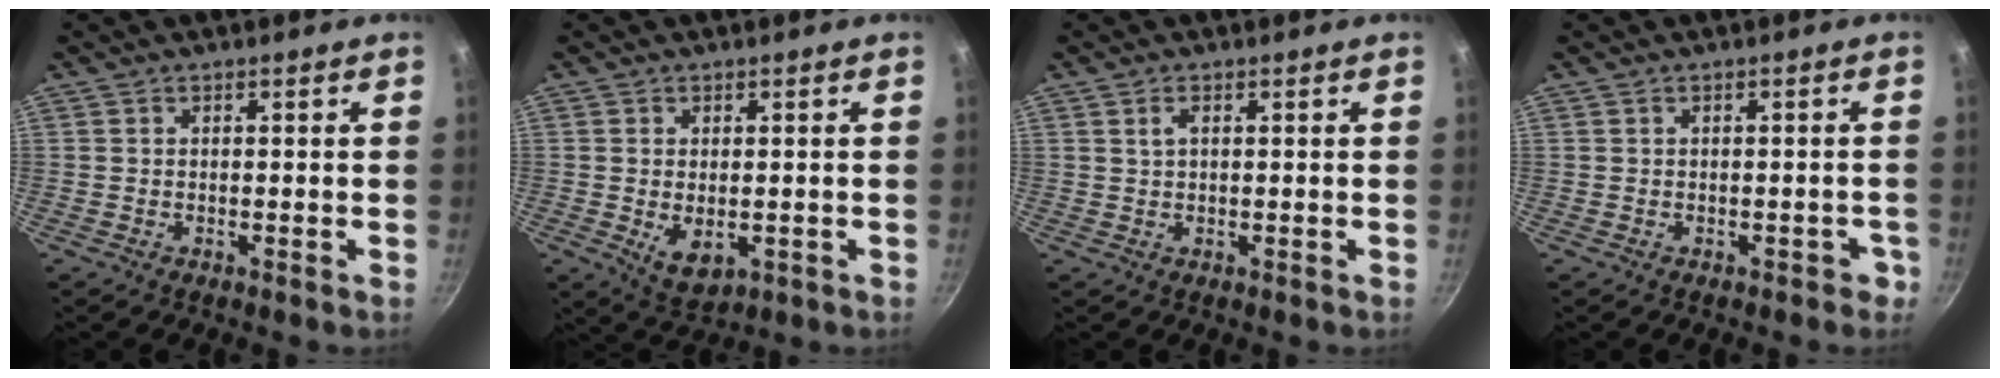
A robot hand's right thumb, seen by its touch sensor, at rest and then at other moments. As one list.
[{"total": 5.5, "force": [-1.0, 3.2, 4.3], "torque": [-0.069, -0.011, -0.006]}, {"total": 1.6, "force": [0.6, 0.8, 1.3], "torque": [-0.026, 0.002, 0.014]}, {"total": 1.9, "force": [-1.0, 1.3, 1.1], "torque": [-0.002, 0.011, -0.011]}]